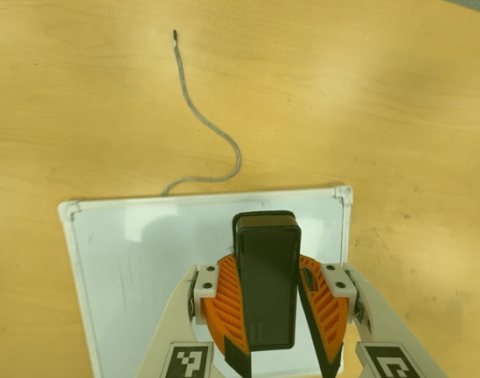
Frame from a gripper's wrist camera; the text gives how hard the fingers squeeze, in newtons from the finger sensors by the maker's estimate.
{"total": 9.9, "left": 9.6, "right": 10.1}